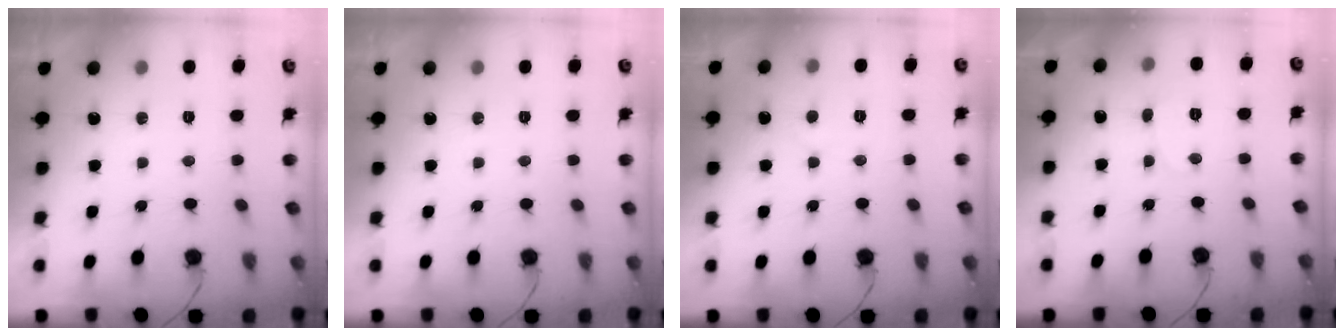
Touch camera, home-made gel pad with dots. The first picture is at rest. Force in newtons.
{"total": 0.0}
{"total": 3.0, "press": 3.0, "slide": 0.3}
{"total": 3.7, "press": 3.6, "slide": 0.4}